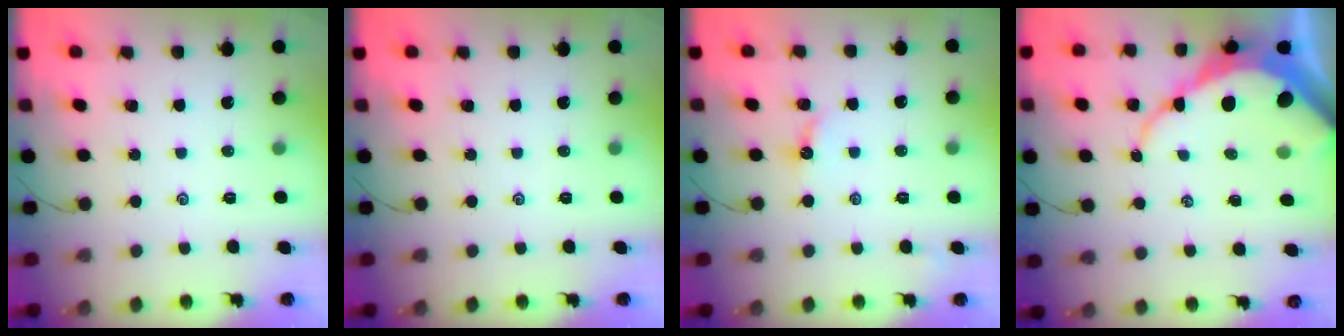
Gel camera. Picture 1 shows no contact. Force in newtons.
{"total": 0.0}
{"total": 5.0, "press": 4.9, "slide": 0.6}
{"total": 11.5, "press": 11.5, "slide": 1.0}